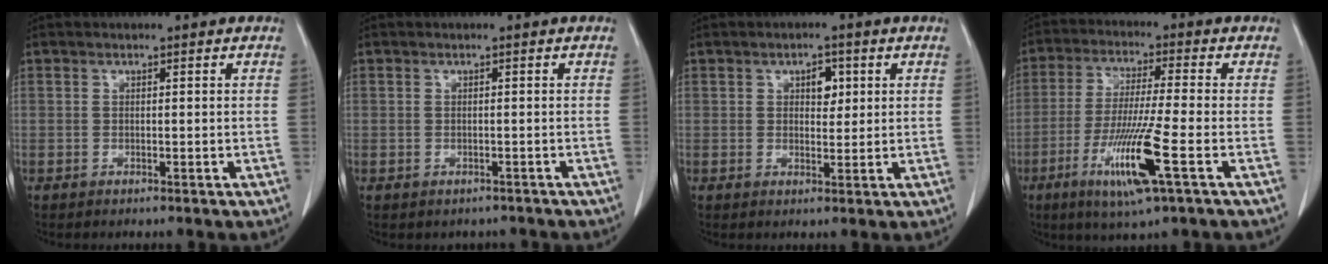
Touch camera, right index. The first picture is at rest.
{"total": 2.2, "force": [-1.6, 1.5, 0.0], "torque": [-0.002, 0.004, -0.022]}
{"total": 3.0, "force": [1.1, 1.8, 2.2], "torque": [-0.029, 0.003, 0.015]}
{"total": 11.6, "force": [-4.6, -0.4, 10.7], "torque": [-0.213, -0.026, -0.088]}